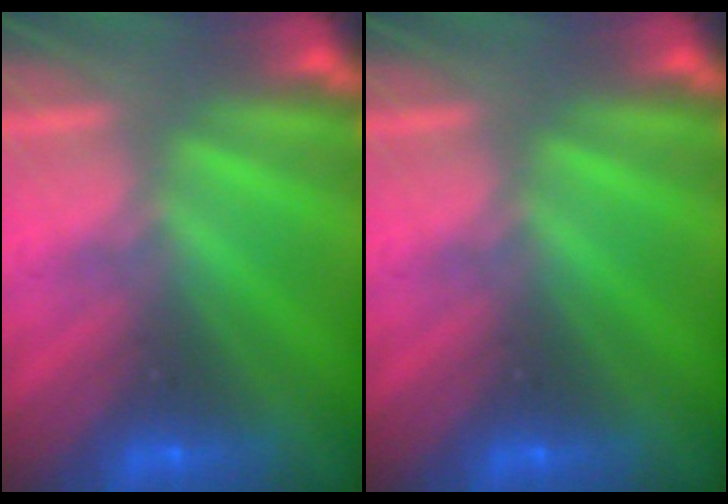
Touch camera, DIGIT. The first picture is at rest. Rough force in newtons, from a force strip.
{"total": 0.0}